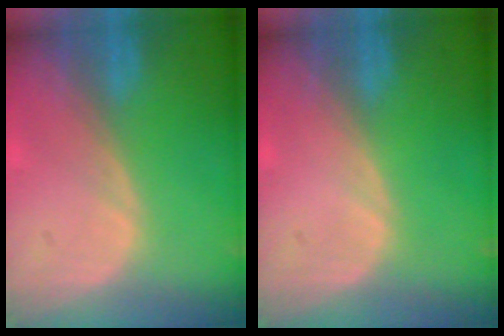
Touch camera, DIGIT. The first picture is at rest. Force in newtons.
{"total": 0.0}